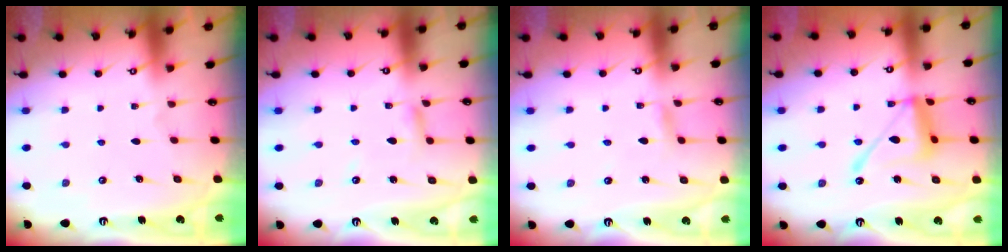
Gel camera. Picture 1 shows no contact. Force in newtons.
{"total": 3.7, "press": 3.7, "slide": 0.3}
{"total": 2.2, "press": 2.2, "slide": 0.2}
{"total": 14.3, "press": 14.2, "slide": 1.3}